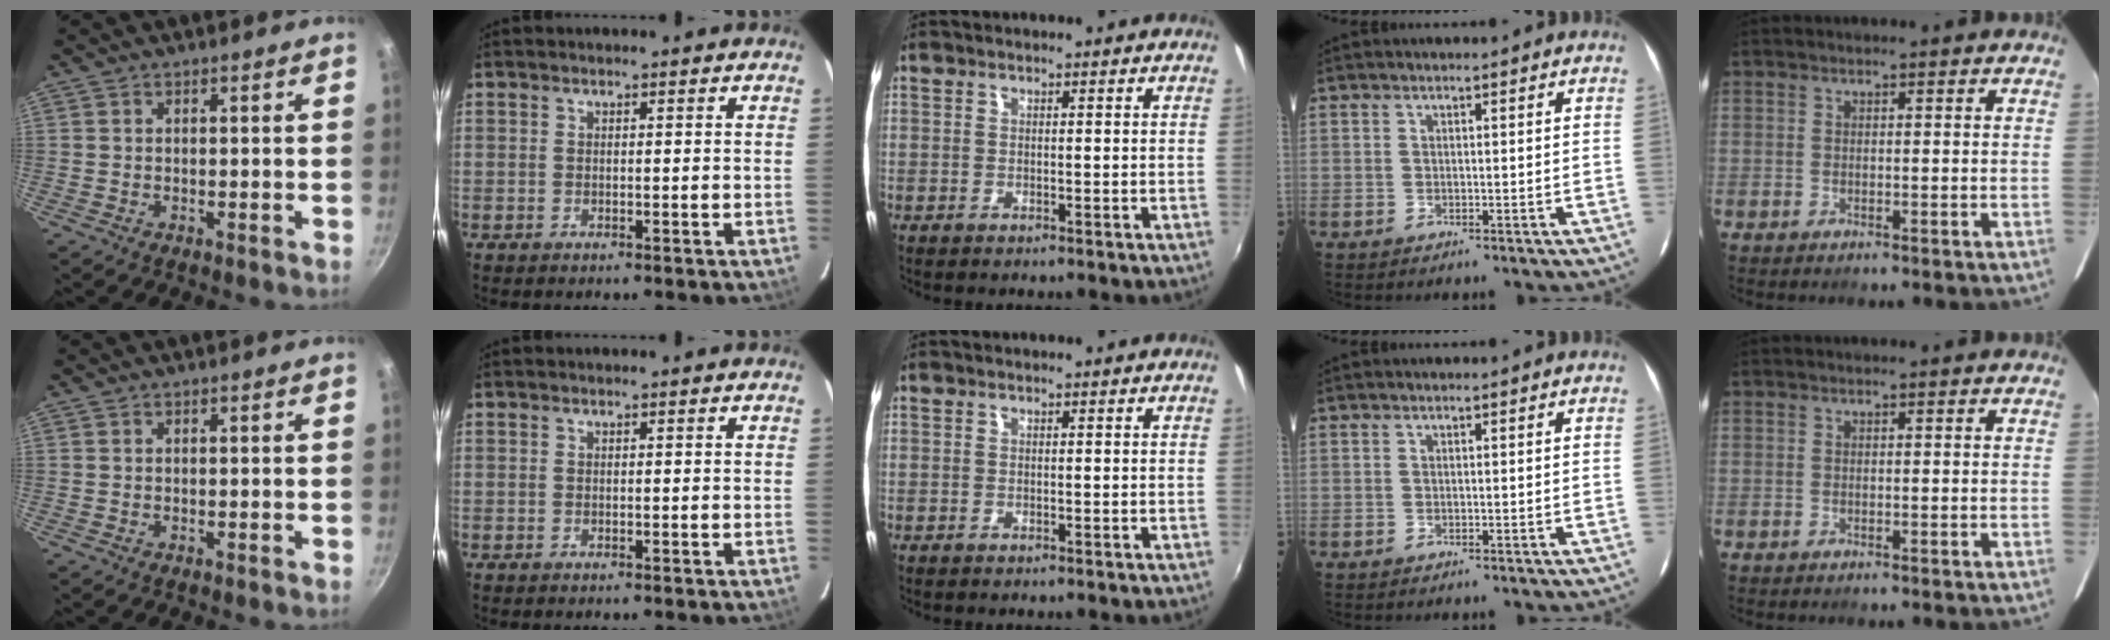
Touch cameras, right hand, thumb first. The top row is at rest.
{}